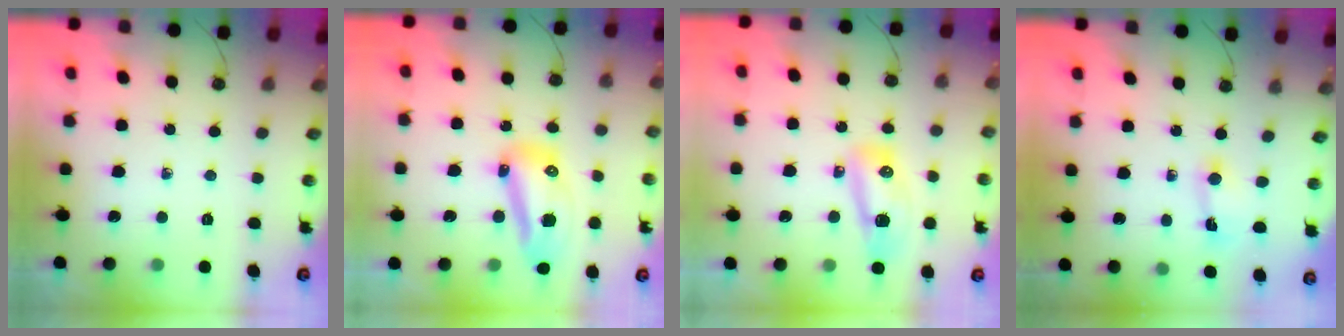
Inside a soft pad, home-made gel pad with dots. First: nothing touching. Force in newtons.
{"total": 12.9, "press": 12.8, "slide": 1.3}
{"total": 16.9, "press": 12.4, "slide": 11.5}
{"total": 1.9, "press": 1.9, "slide": 0.4}